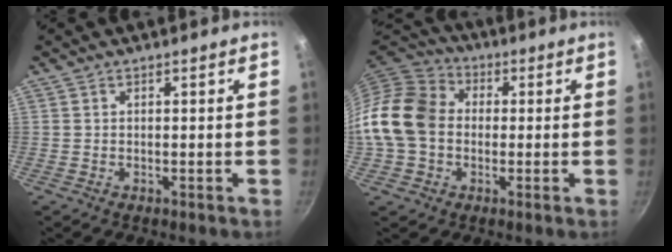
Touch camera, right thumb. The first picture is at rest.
{"total": 14.4, "force": [-0.3, 11.5, 8.7], "torque": [-0.145, 0.029, -0.021]}